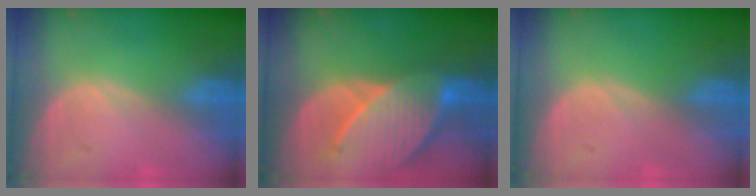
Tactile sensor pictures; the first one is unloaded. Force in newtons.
{"total": 9.9, "press": 8.9, "slide": 4.3}
{"total": 0.0}